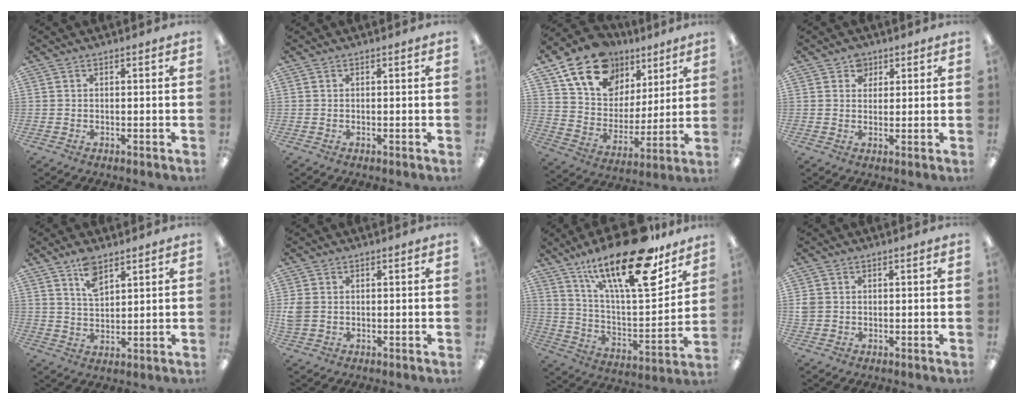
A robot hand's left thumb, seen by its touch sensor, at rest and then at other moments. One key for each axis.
{"total": 0.0}
{"total": 17.7, "fx": 11.8, "fy": 11.5, "fz": 6.4, "tx": -0.126, "ty": -0.063, "tz": 0.223}
{"total": 3.6, "fx": 2.2, "fy": 2.8, "fz": 0.6, "tx": 0.003, "ty": -0.006, "tz": 0.036}
{"total": 6.9, "fx": 4.8, "fy": 3.2, "fz": 3.8, "tx": -0.063, "ty": -0.020, "tz": 0.085}
{"total": 3.6, "fx": 0.2, "fy": 2.9, "fz": 2.1, "tx": -0.046, "ty": 0.005, "tz": 0.004}
{"total": 26.7, "fx": 17.4, "fy": 8.1, "fz": 18.5, "tx": -0.290, "ty": -0.102, "tz": 0.288}
{"total": 2.0, "fx": 0.3, "fy": 1.9, "fz": 0.6, "tx": -0.013, "ty": 0.003, "tz": 0.004}